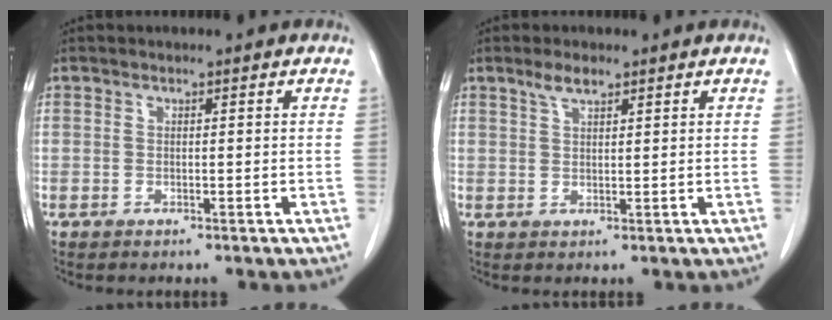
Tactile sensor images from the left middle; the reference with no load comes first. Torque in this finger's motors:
{"motor_torque": [0.43, -0.17, -0.07, -0.01]}